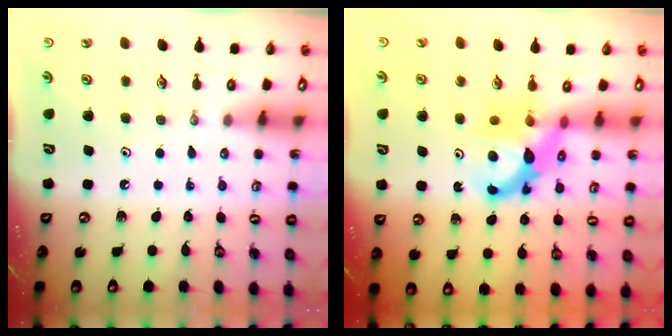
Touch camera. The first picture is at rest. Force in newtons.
{"total": 7.4, "press": 7.4, "slide": 0.5}